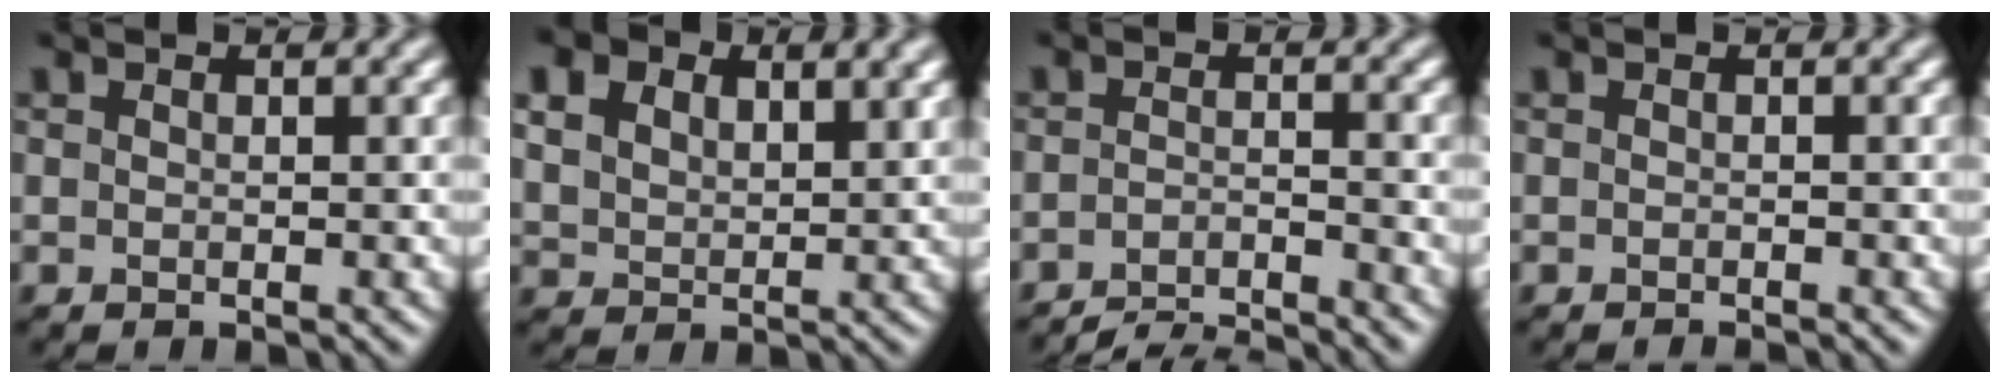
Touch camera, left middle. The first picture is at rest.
{"total": 6.0, "force": [3.9, 3.6, 2.8], "torque": [-0.076, 0.017, 0.064]}
{"total": 5.2, "force": [-4.9, 0.5, 1.4], "torque": [-0.023, -0.006, -0.084]}
{"total": 0.9, "force": [-0.6, 0.2, 0.6], "torque": [-0.001, -0.006, -0.015]}